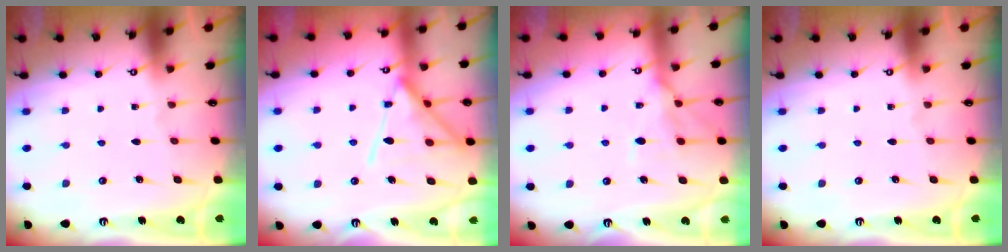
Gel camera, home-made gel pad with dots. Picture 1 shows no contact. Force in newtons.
{"total": 15.1, "press": 15.0, "slide": 1.0}
{"total": 11.5, "press": 11.4, "slide": 1.1}
{"total": 0.0}